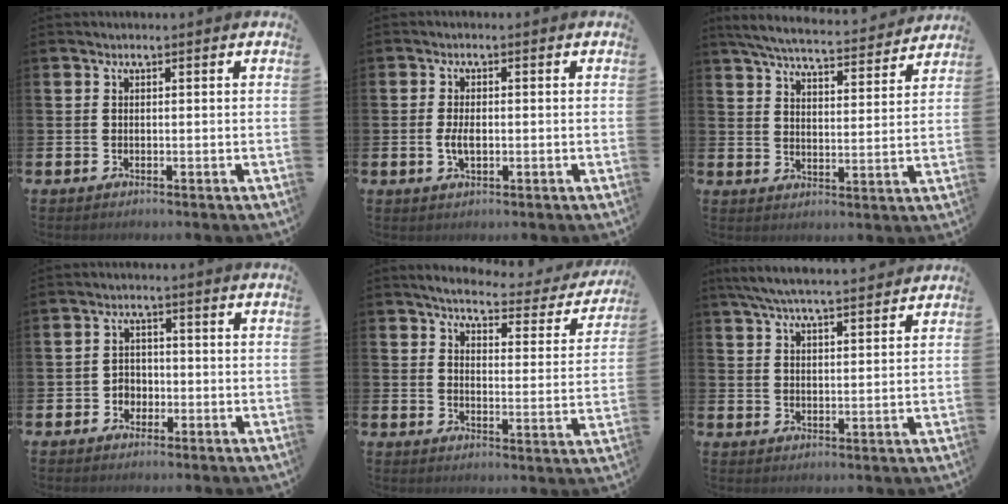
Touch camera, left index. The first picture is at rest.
{"total": 2.7, "force": [-0.3, 1.4, 2.4], "torque": [-0.042, 0.002, -0.006]}
{"total": 6.2, "force": [5.9, 0.7, 1.7], "torque": [-0.048, -0.042, 0.101]}
{"total": 2.6, "force": [-1.4, 2.1, 0.6], "torque": [-0.016, 0.006, -0.032]}
{"total": 4.0, "force": [3.6, 1.2, 1.4], "torque": [-0.041, -0.029, 0.052]}
{"total": 6.2, "force": [5.9, 0.4, 1.9], "torque": [-0.057, -0.023, 0.109]}